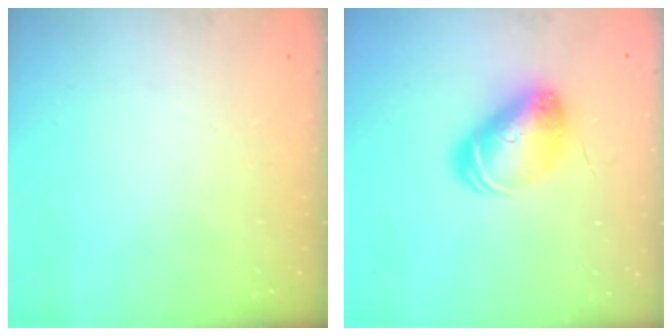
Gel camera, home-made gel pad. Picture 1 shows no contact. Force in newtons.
{"total": 9.4, "press": 9.4, "slide": 0.5}